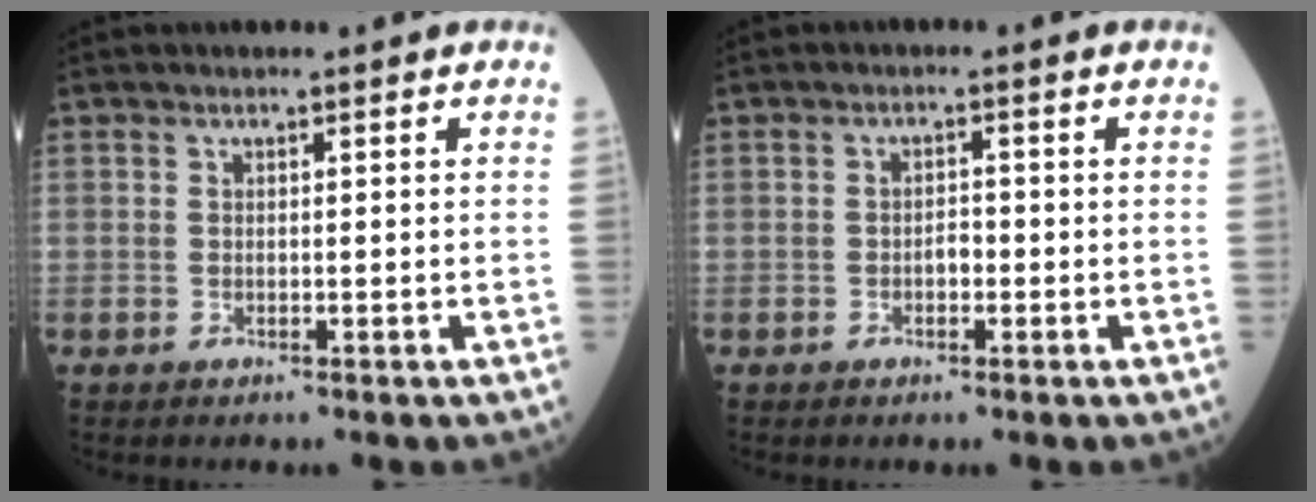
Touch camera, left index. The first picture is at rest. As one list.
[{"total": 1.6, "force": [-0.6, 0.8, 1.3], "torque": [-0.018, 0.004, -0.011]}]